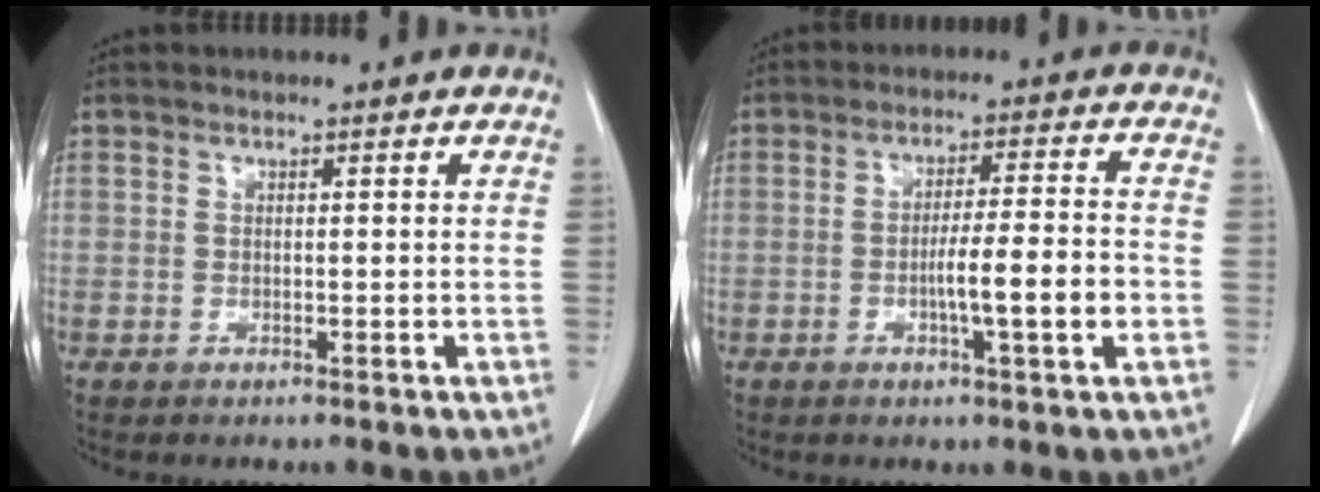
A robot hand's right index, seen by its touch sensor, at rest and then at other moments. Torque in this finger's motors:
{"motor_torque": [1.13, -0.37, 0.56, 0.08]}